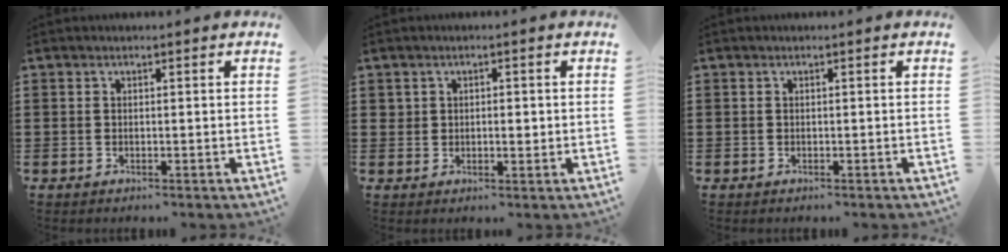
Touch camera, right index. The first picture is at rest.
{"total": 1.8, "force": [0.1, 1.3, 1.3], "torque": [-0.027, 0.007, -0.001]}
{"total": 0.0}